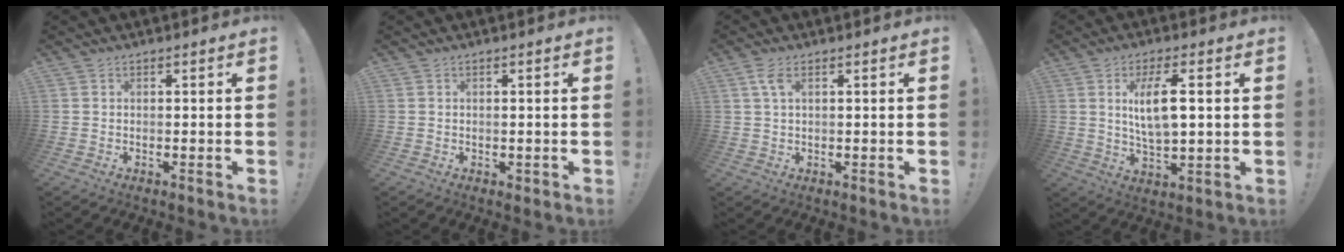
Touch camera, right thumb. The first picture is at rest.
{"total": 0.8, "force": [0.4, 0.6, 0.3], "torque": [-0.009, 0.003, 0.009]}
{"total": 3.8, "force": [1.5, 1.6, 3.1], "torque": [-0.058, 0.002, 0.026]}
{"total": 10.1, "force": [2.5, 3.3, 9.2], "torque": [-0.154, -0.012, 0.034]}